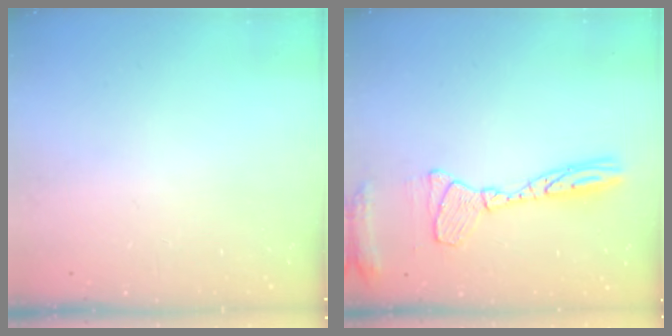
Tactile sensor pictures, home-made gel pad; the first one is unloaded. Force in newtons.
{"total": 14.2, "press": 14.1, "slide": 1.2}